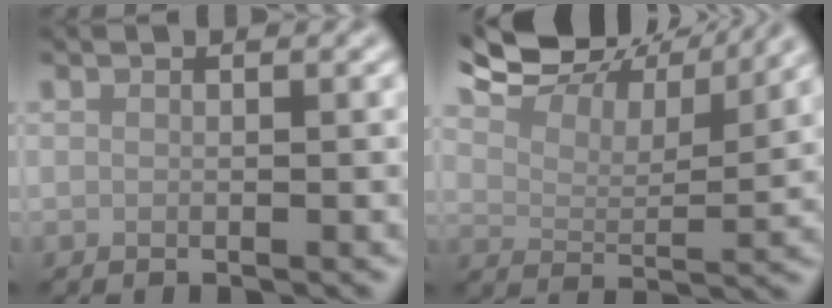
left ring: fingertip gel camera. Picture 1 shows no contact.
{"total": 10.7, "force": [9.4, 2.7, 4.5], "torque": [-0.095, 0.014, 0.117]}